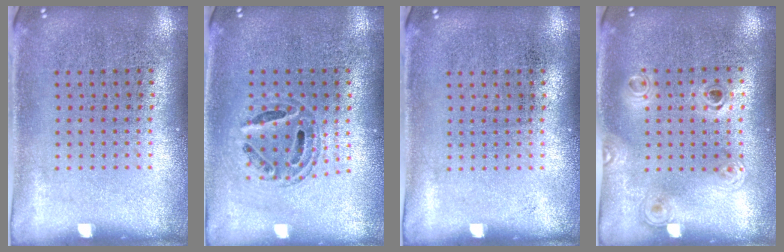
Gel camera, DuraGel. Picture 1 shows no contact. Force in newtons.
{"total": 0.6, "press": 0.6, "slide": 0.2}
{"total": 0.0}
{"total": 1.2, "press": 1.0, "slide": 0.7}